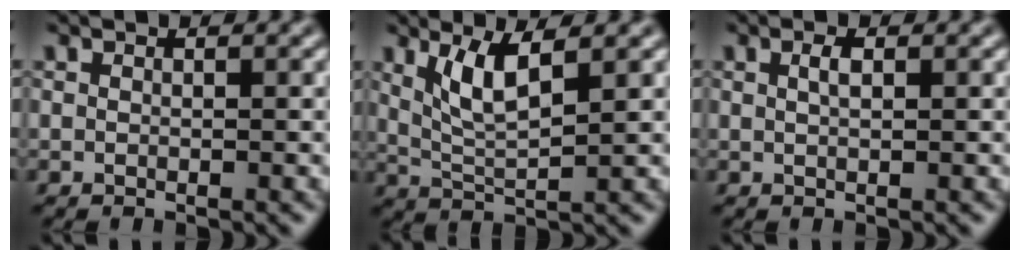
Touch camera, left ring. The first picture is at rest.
{"total": 3.7, "force": [1.7, 0.8, 3.2], "torque": [-0.070, -0.007, 0.040]}
{"total": 1.1, "force": [0.4, 0.3, 0.9], "torque": [-0.019, 0.003, 0.008]}